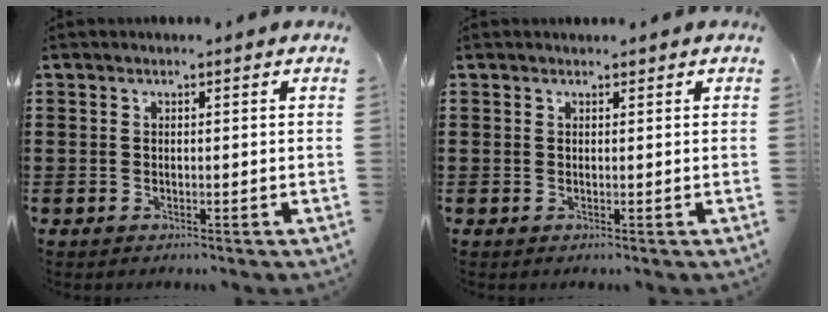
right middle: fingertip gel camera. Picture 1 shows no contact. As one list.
[{"total": 0.6, "force": [0.4, 0.4, -0.1], "torque": [0.007, -0.004, 0.007]}]